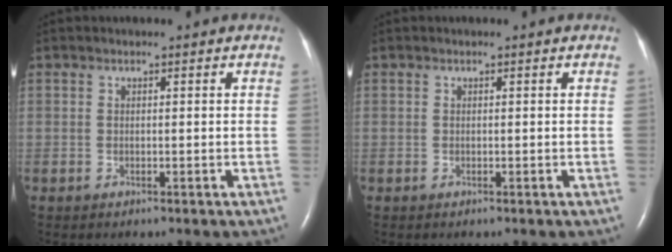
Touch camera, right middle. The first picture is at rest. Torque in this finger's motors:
{"motor_torque": [0.00, 0.00, 0.00, 0.00]}